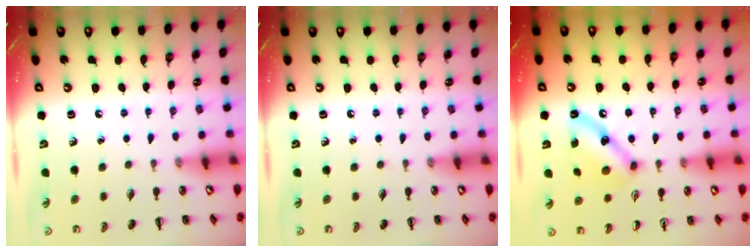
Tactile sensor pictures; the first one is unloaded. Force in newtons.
{"total": 0.0}
{"total": 10.3, "press": 10.3, "slide": 0.5}